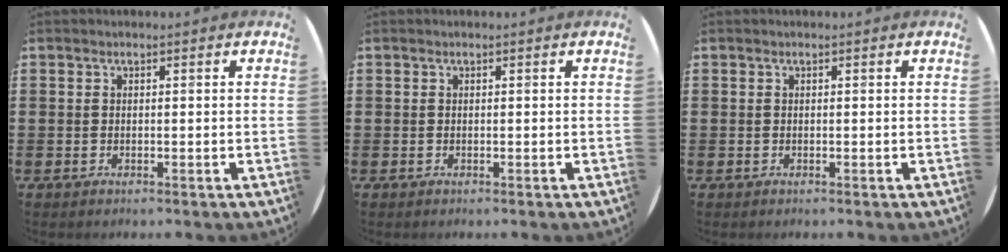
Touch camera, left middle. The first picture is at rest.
{"total": 0.0}
{"total": 0.0}